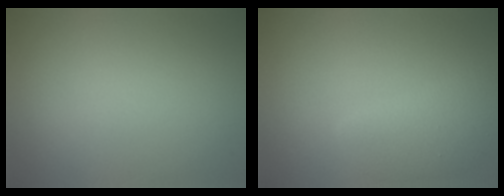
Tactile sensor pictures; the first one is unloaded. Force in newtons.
{"total": 3.6, "press": 3.6, "slide": 0.2}